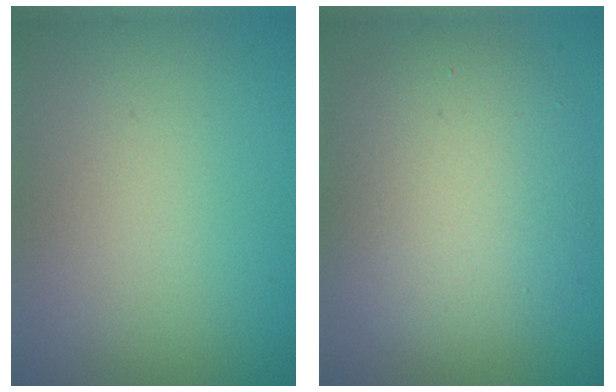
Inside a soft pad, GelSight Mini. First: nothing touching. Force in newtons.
{"total": 7.5, "press": 7.5, "slide": 0.8}